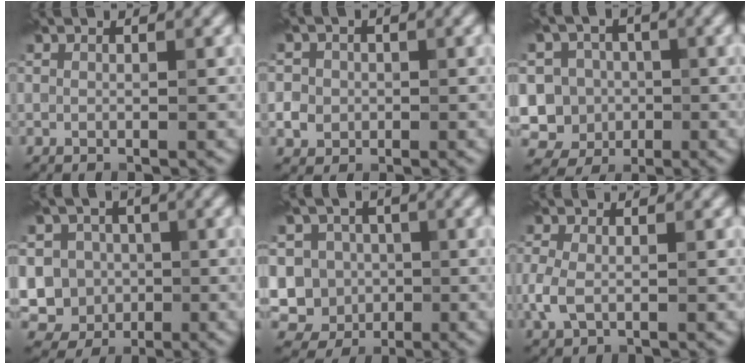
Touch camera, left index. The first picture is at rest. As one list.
[{"total": 3.5, "force": [0.0, 3.3, 1.0], "torque": [0.002, 0.015, -0.014]}, {"total": 9.2, "force": [-1.6, 8.7, 2.5], "torque": [-0.053, 0.025, -0.060]}, {"total": 10.0, "force": [-1.1, 9.5, 3.0], "torque": [-0.072, 0.024, -0.052]}, {"total": 9.8, "force": [-0.9, 9.3, 2.8], "torque": [-0.067, 0.029, -0.050]}, {"total": 2.5, "force": [-0.4, 1.7, 1.8], "torque": [-0.046, -0.001, -0.010]}]